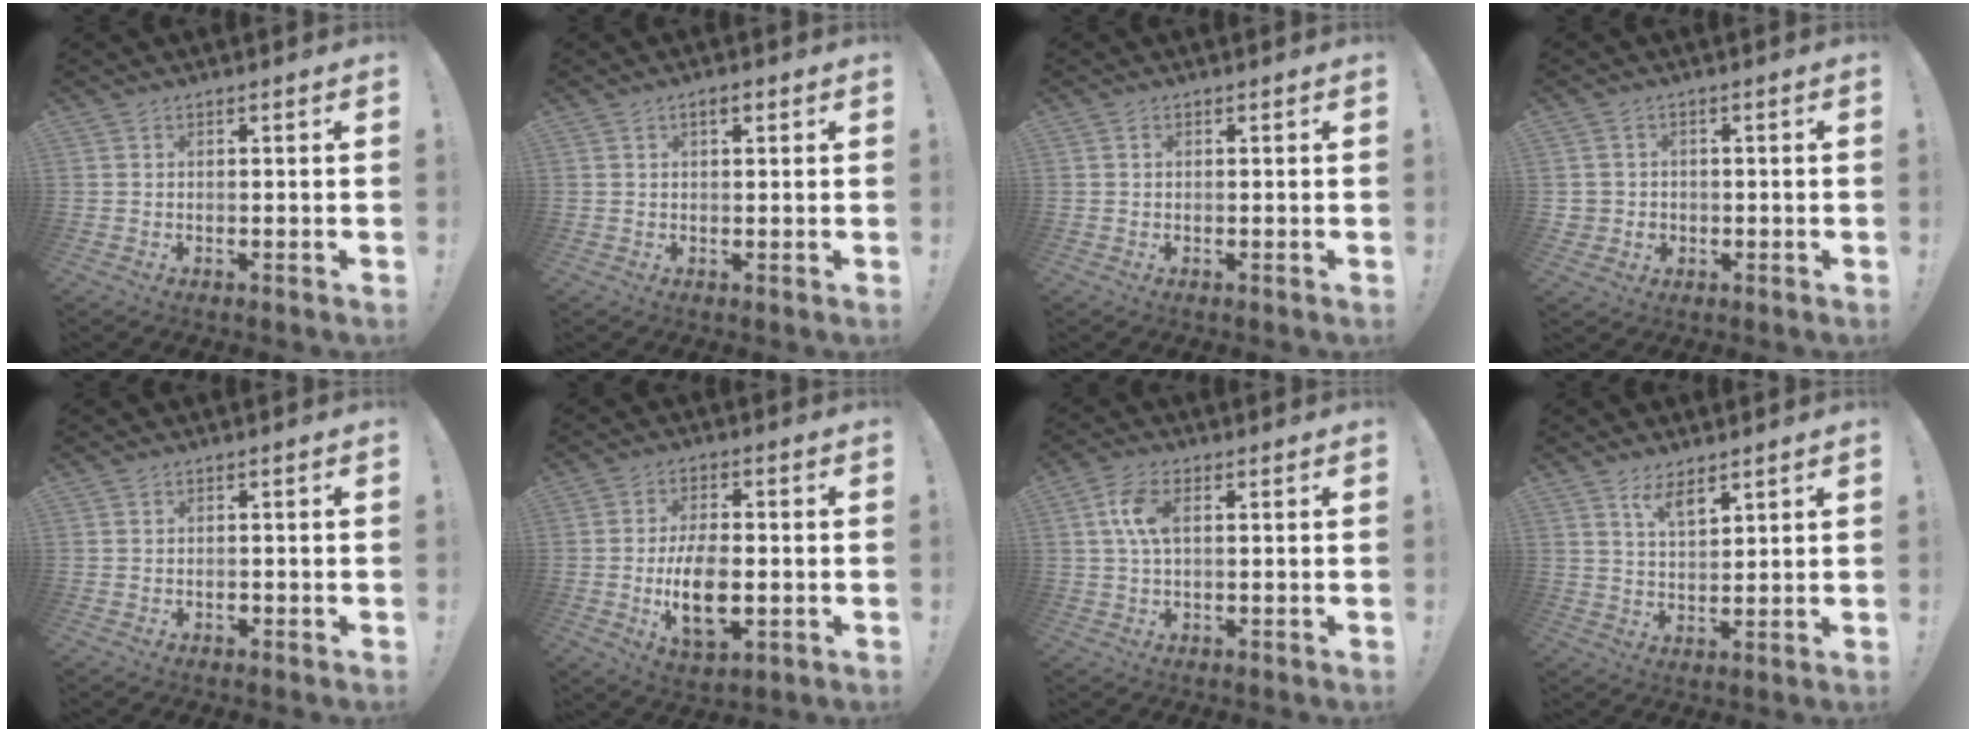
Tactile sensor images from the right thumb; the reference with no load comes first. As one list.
[{"total": 2.4, "force": [1.2, 1.0, 1.8], "torque": [-0.026, -0.001, 0.018]}, {"total": 0.0}, {"total": 3.5, "force": [0.2, 3.4, 0.9], "torque": [-0.016, 0.001, 0.007]}, {"total": 0.6, "force": [-0.4, 0.4, 0.0], "torque": [-0.003, 0.002, -0.007]}, {"total": 12.5, "force": [-2.0, 6.5, 10.4], "torque": [-0.173, -0.005, -0.035]}, {"total": 7.2, "force": [1.3, 3.7, 6.0], "torque": [-0.120, 0.003, 0.022]}, {"total": 6.0, "force": [4.4, 2.1, 3.5], "torque": [-0.065, -0.024, 0.077]}]